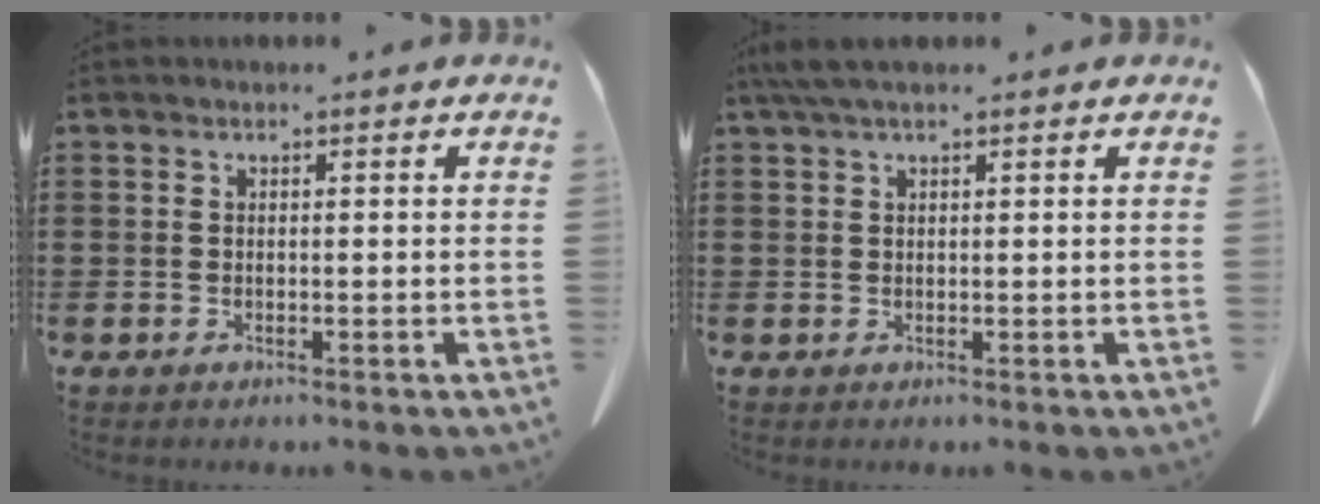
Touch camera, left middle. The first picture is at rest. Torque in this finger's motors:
{"motor_torque": [0.63, 0.58, 0.08, 0.06]}